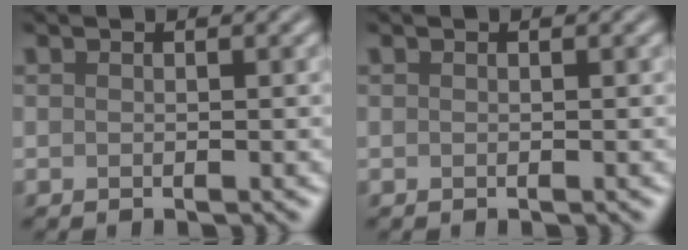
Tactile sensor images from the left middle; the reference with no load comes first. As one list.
[{"total": 0.0}]